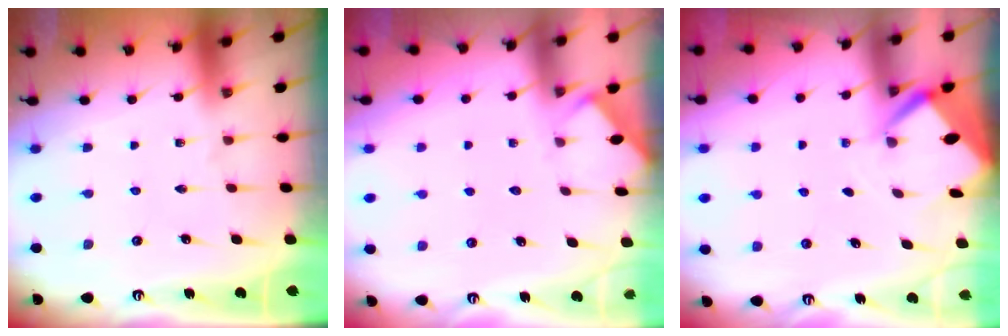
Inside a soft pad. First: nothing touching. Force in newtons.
{"total": 1.7, "press": 1.7, "slide": 0.3}
{"total": 2.8, "press": 2.8, "slide": 0.2}